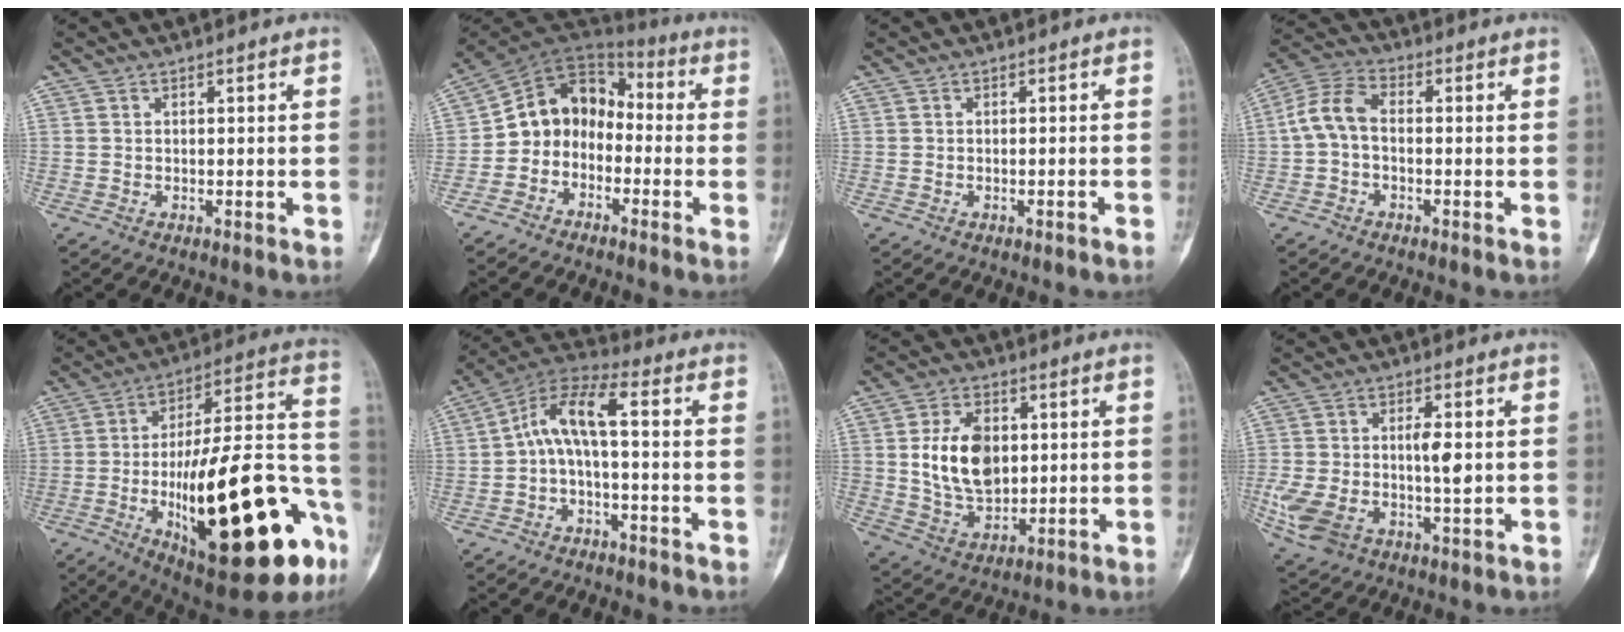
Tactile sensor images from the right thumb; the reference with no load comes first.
{"total": 10.8, "force": [-2.6, 8.6, 6.0], "torque": [-0.074, 0.068, -0.064]}
{"total": 1.1, "force": [-0.7, 0.0, 0.9], "torque": [-0.020, 0.007, -0.005]}
{"total": 7.0, "force": [-0.5, 4.3, 5.5], "torque": [-0.112, 0.023, -0.022]}
{"total": 33.9, "force": [-11.5, 10.9, 30.0], "torque": [-0.403, 0.038, -0.159]}
{"total": 8.8, "force": [-1.0, 3.0, 8.2], "torque": [-0.160, 0.053, -0.027]}
{"total": 12.6, "force": [2.0, 8.2, 9.3], "torque": [-0.142, -0.012, 0.045]}
{"total": 12.7, "force": [-0.8, 6.9, 10.6], "torque": [-0.208, 0.013, -0.002]}